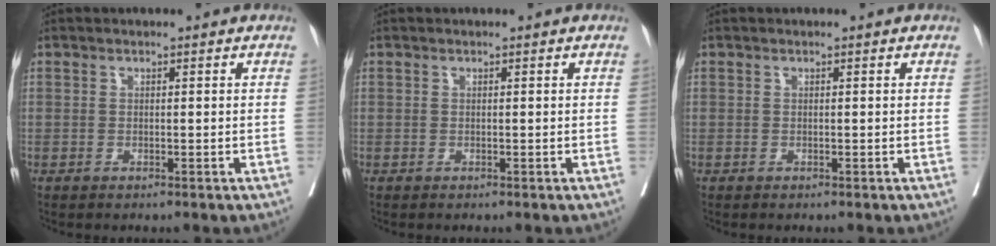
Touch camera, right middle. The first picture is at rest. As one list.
[{"total": 0.0}, {"total": 0.0}]